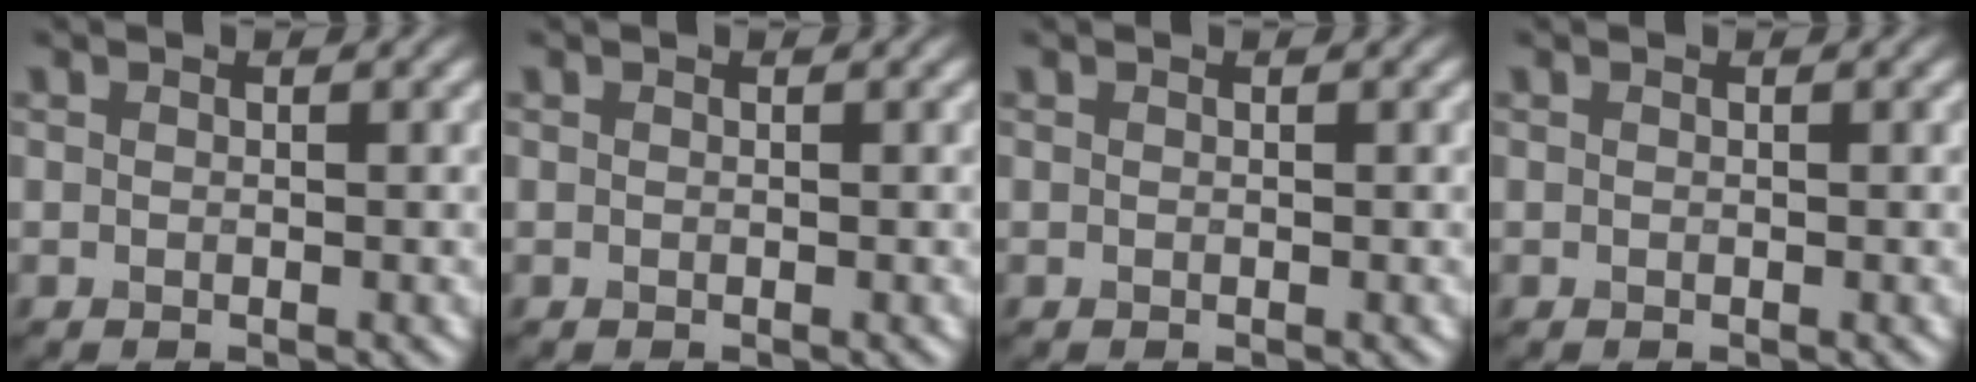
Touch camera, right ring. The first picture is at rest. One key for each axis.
{"total": 0.0}
{"total": 0.0}
{"total": 0.0}